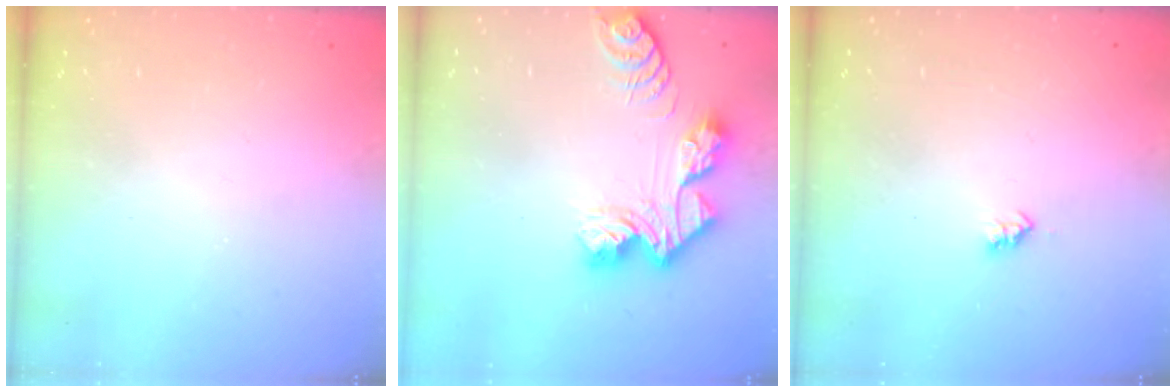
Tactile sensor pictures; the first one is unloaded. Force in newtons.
{"total": 12.0, "press": 12.0, "slide": 1.1}
{"total": 2.6, "press": 2.5, "slide": 0.4}